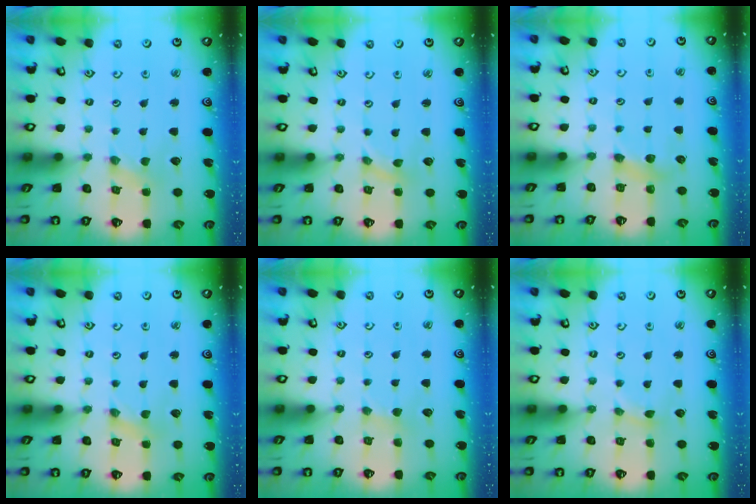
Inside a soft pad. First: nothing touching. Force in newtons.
{"total": 0.0}
{"total": 5.9, "press": 5.9, "slide": 0.7}
{"total": 0.0}
{"total": 2.0, "press": 2.0, "slide": 0.3}
{"total": 2.3, "press": 2.3, "slide": 0.3}